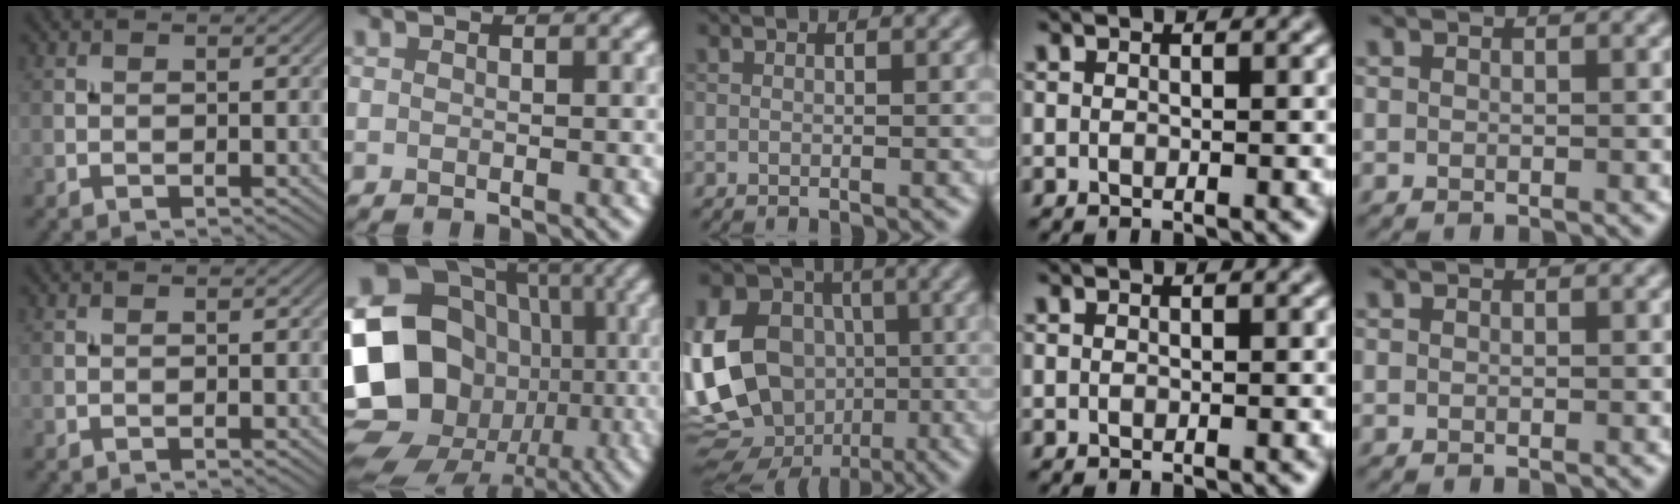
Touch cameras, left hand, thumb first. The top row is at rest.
{"index": {"total": 25.3, "force": [-2.2, 23.0, 10.4], "torque": [-0.217, 0.021, -0.085]}, "middle": {"total": 16.6, "force": [-2.6, 14.1, 8.4], "torque": [-0.184, -0.001, -0.075]}}